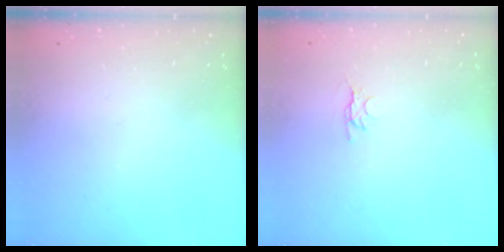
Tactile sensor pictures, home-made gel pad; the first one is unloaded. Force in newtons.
{"total": 3.1, "press": 3.0, "slide": 0.4}